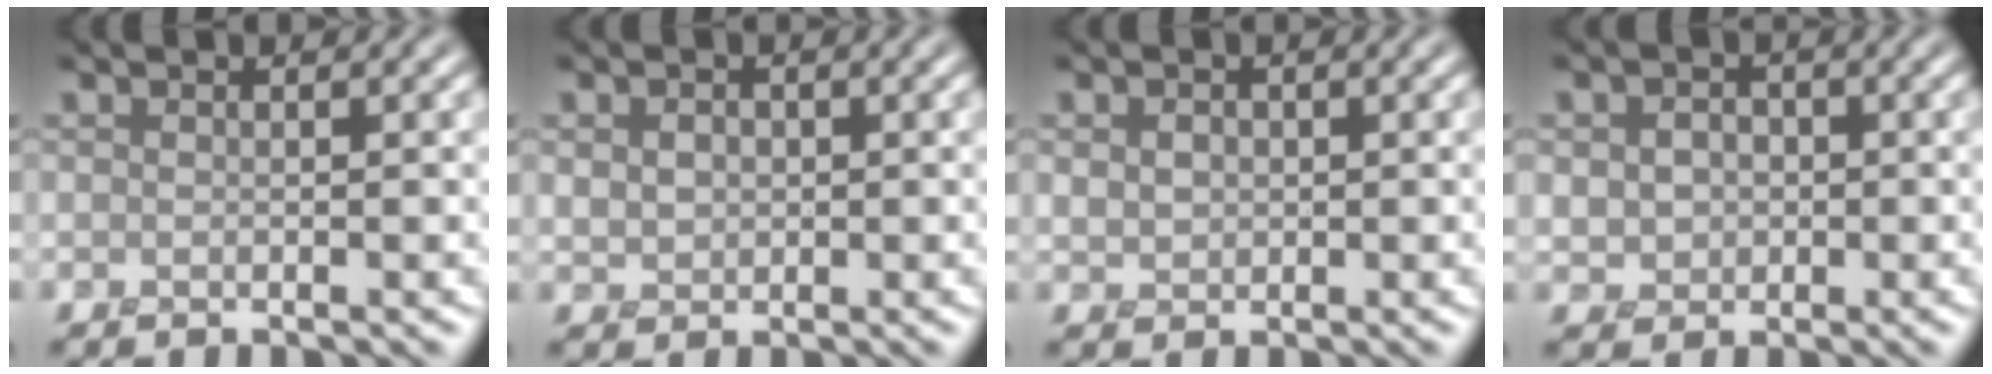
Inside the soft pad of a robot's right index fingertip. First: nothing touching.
{"total": 3.3, "force": [0.4, 2.7, 1.8], "torque": [-0.033, 0.016, -0.004]}
{"total": 2.5, "force": [0.3, 2.1, 1.4], "torque": [-0.028, 0.011, 0.003]}
{"total": 3.9, "force": [-0.2, 3.4, 2.0], "torque": [-0.027, 0.006, -0.018]}